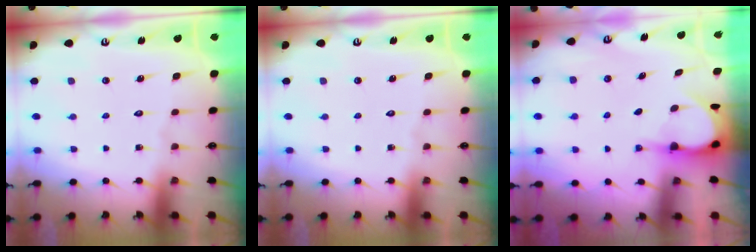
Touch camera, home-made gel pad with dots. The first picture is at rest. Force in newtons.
{"total": 0.0}
{"total": 3.9, "press": 3.9, "slide": 0.3}